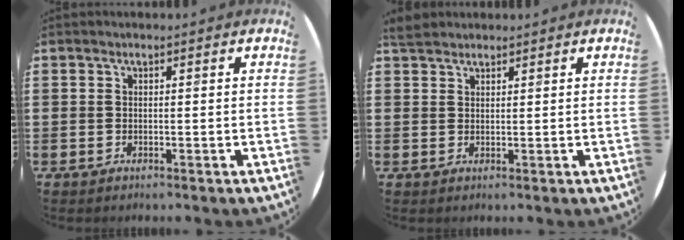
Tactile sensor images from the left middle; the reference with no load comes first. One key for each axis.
{"total": 2.0, "fx": 1.9, "fy": 0.6, "fz": 0.3, "tx": -0.003, "ty": 0.003, "tz": 0.035}